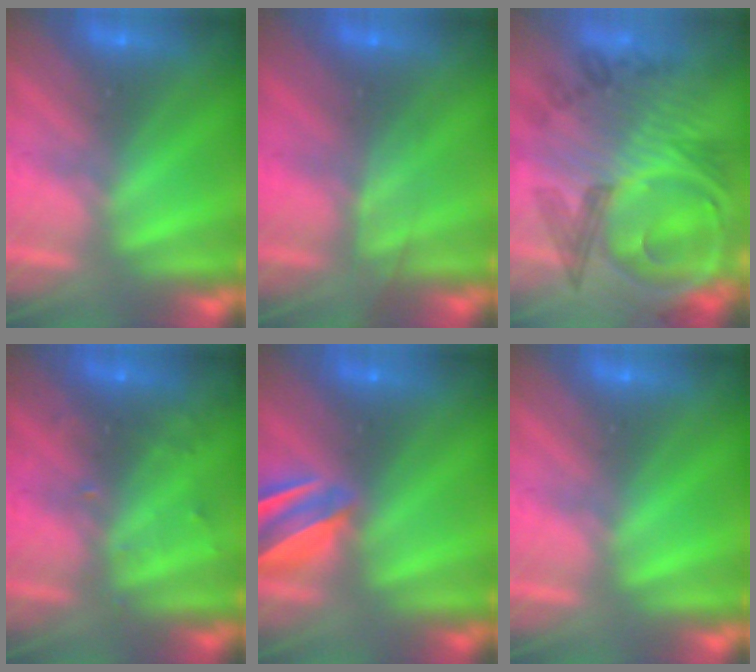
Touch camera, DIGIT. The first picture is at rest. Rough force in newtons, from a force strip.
{"total": 2.5}
{"total": 5.8}
{"total": 3.0}
{"total": 8.5}
{"total": 0.0}